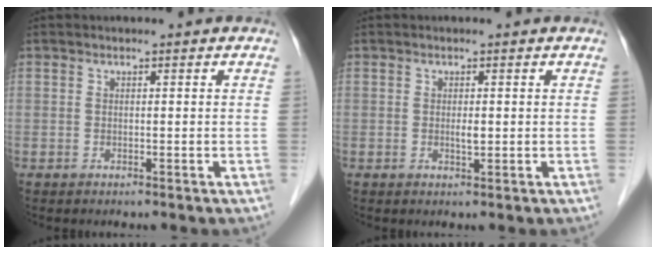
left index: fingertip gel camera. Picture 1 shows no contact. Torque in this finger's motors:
{"motor_torque": [0.37, 0.10, 0.04, 0.00]}